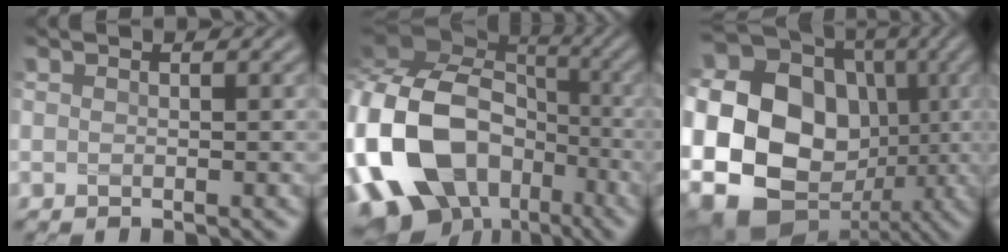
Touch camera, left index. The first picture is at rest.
{"total": 19.0, "force": [-5.5, 14.7, 10.6], "torque": [-0.230, -0.025, -0.098]}
{"total": 25.8, "force": [-0.9, 23.0, 11.6], "torque": [-0.271, 0.021, -0.059]}